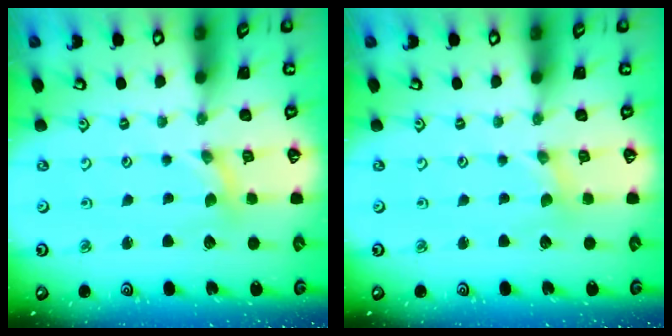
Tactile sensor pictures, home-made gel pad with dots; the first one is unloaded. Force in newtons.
{"total": 0.0}